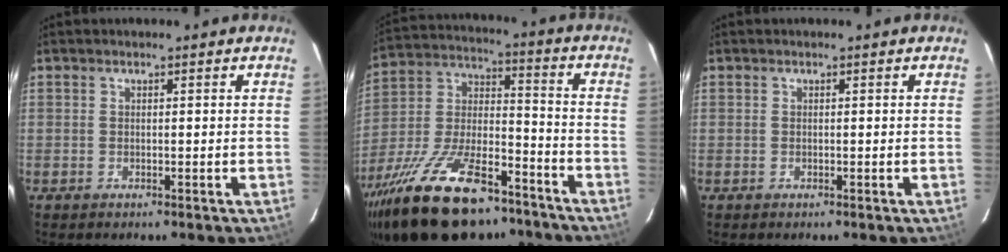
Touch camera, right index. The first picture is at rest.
{"total": 26.9, "force": [-18.1, 11.1, 16.5], "torque": [-0.319, -0.014, -0.288]}
{"total": 0.0}